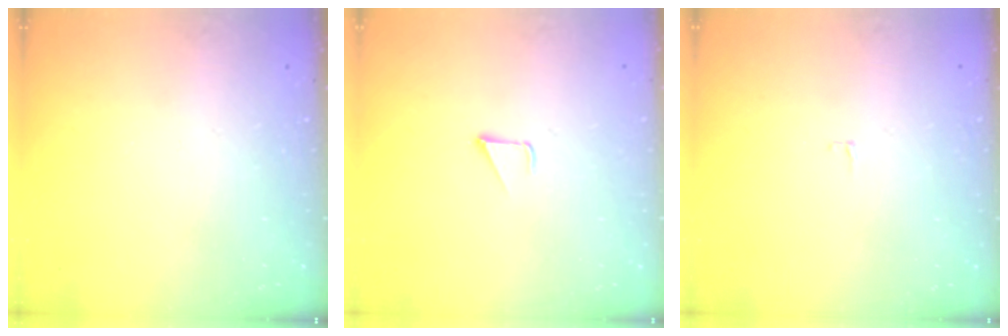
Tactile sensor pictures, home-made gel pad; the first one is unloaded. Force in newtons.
{"total": 1.2, "press": 1.2, "slide": 0.1}
{"total": 2.4, "press": 2.4, "slide": 0.2}